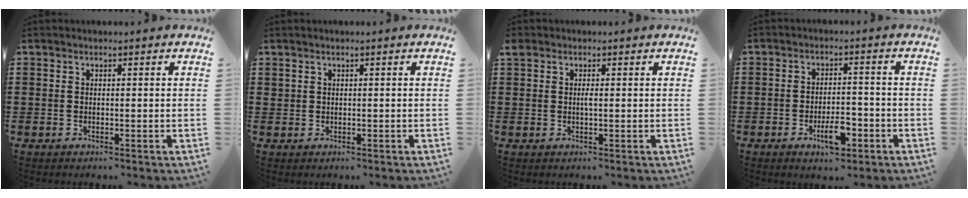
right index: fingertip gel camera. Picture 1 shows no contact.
{"total": 0.7, "force": [0.5, 0.5, 0.2], "torque": [-0.006, 0.002, 0.009]}
{"total": 1.2, "force": [0.2, 0.5, 1.1], "torque": [-0.022, 0.002, 0.002]}
{"total": 5.3, "force": [-2.5, 2.1, 4.2], "torque": [-0.072, 0.008, -0.044]}